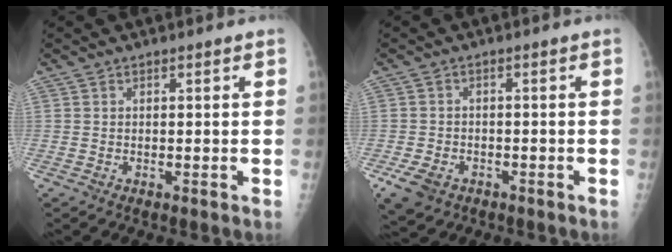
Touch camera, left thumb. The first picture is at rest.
{"total": 5.8, "force": [-2.9, 4.2, 2.7], "torque": [-0.054, 0.008, -0.042]}